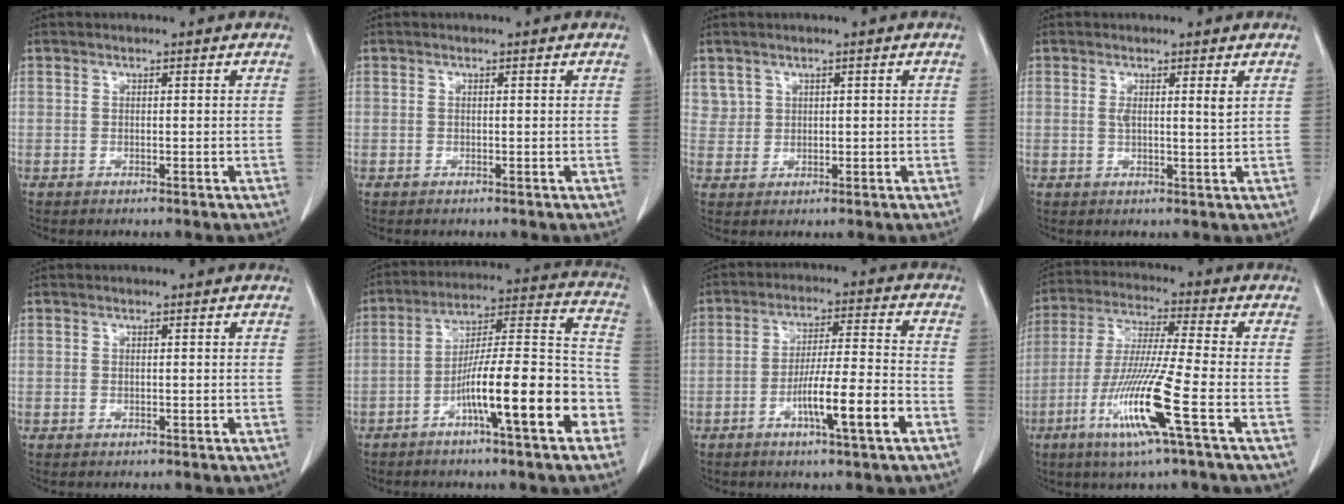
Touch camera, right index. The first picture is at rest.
{"total": 0.0}
{"total": 2.3, "force": [1.3, 1.9, -0.1], "torque": [0.018, 0.006, 0.019]}
{"total": 2.3, "force": [1.0, -0.1, 2.1], "torque": [-0.040, -0.003, 0.019]}
{"total": 0.0}
{"total": 15.8, "force": [-6.7, 1.8, 14.2], "torque": [-0.217, 0.020, -0.107]}
{"total": 9.8, "force": [-4.3, 0.0, 8.8], "torque": [-0.151, 0.000, -0.073]}
{"total": 13.0, "force": [-5.2, -1.2, 11.9], "torque": [-0.238, -0.025, -0.102]}